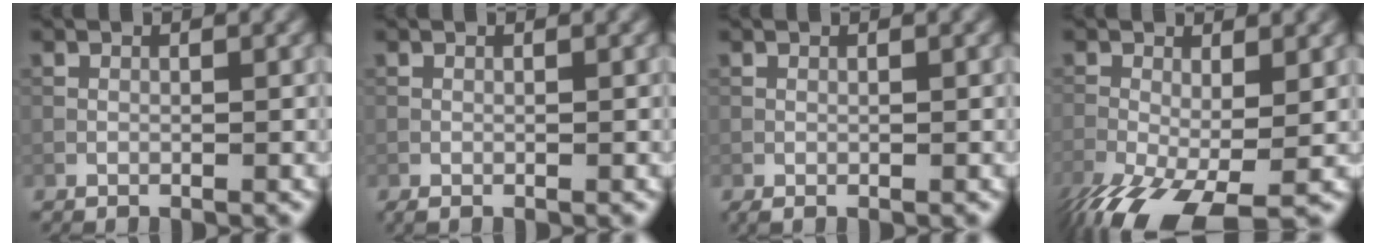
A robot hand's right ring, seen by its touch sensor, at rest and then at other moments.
{"total": 0.0}
{"total": 0.0}
{"total": 9.9, "force": [-5.0, 3.9, 7.5], "torque": [-0.163, -0.046, -0.081]}